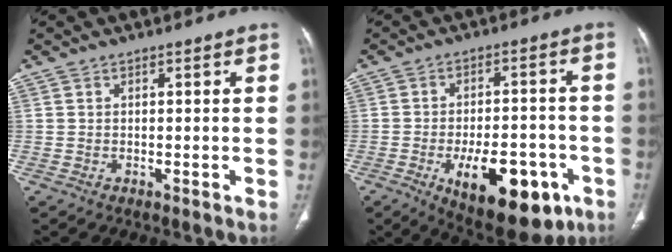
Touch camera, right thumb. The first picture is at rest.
{"total": 17.5, "force": [-7.3, 8.2, 13.6], "torque": [-0.172, 0.023, -0.090]}